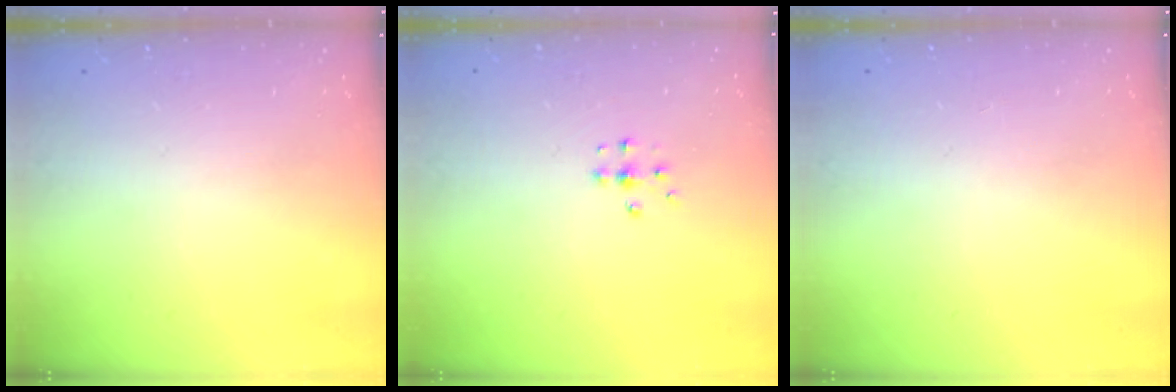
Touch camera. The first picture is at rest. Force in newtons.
{"total": 4.1, "press": 4.1, "slide": 0.6}
{"total": 0.6, "press": 0.5, "slide": 0.2}